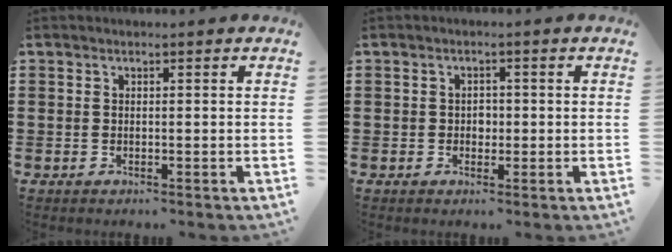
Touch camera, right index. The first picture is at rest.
{"total": 1.4, "force": [-0.2, 1.1, 0.9], "torque": [-0.019, 0.004, -0.005]}